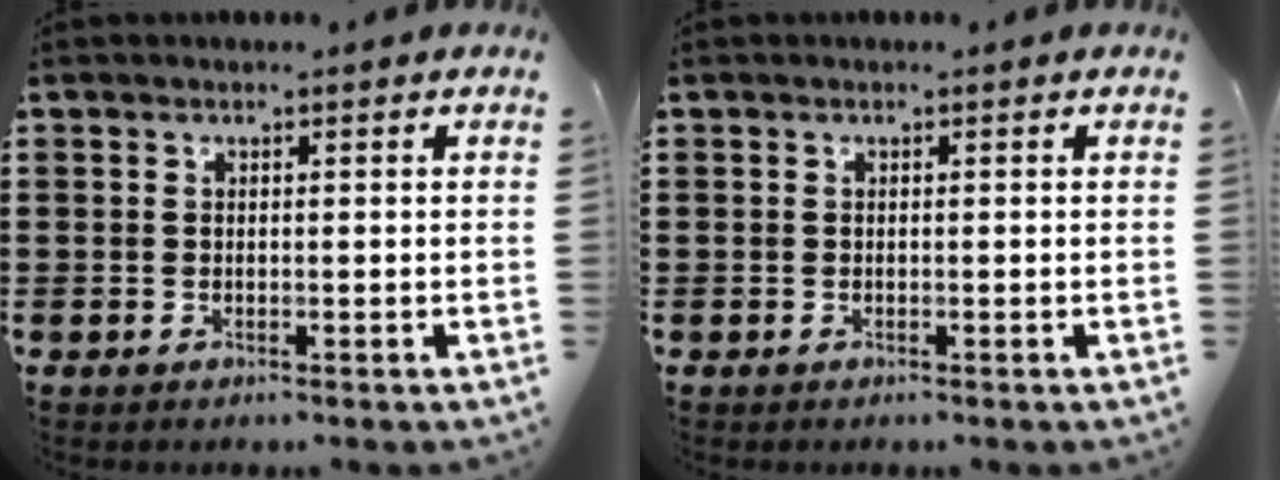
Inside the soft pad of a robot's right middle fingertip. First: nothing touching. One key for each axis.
{"total": 0.0}